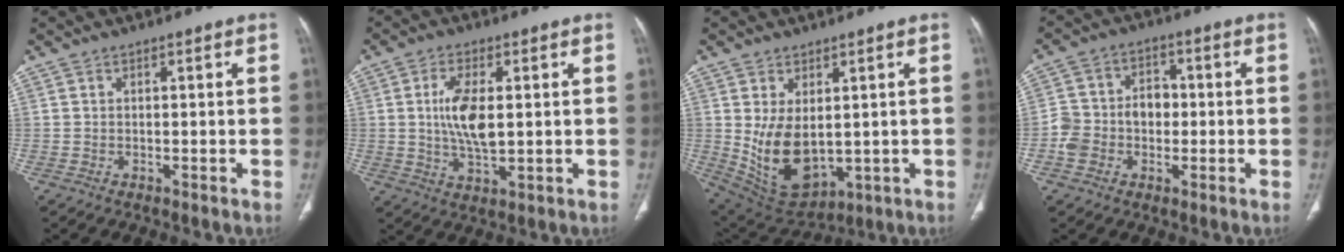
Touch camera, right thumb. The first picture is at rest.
{"total": 8.7, "force": [1.0, 3.9, 7.7], "torque": [-0.146, -0.009, 0.019]}
{"total": 12.5, "force": [0.4, 7.6, 9.8], "torque": [-0.164, -0.015, 0.042]}
{"total": 8.5, "force": [-1.3, 7.0, 4.7], "torque": [-0.060, 0.036, -0.031]}